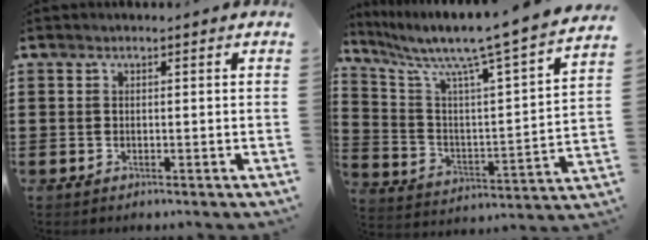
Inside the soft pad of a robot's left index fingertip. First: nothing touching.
{"total": 8.6, "force": [7.4, -0.2, 4.4], "torque": [-0.111, -0.069, 0.113]}